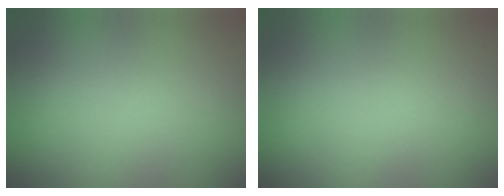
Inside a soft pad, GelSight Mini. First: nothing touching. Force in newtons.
{"total": 0.0}